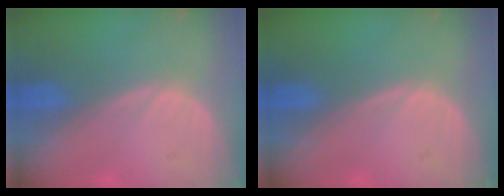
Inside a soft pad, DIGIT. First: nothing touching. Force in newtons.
{"total": 0.0}